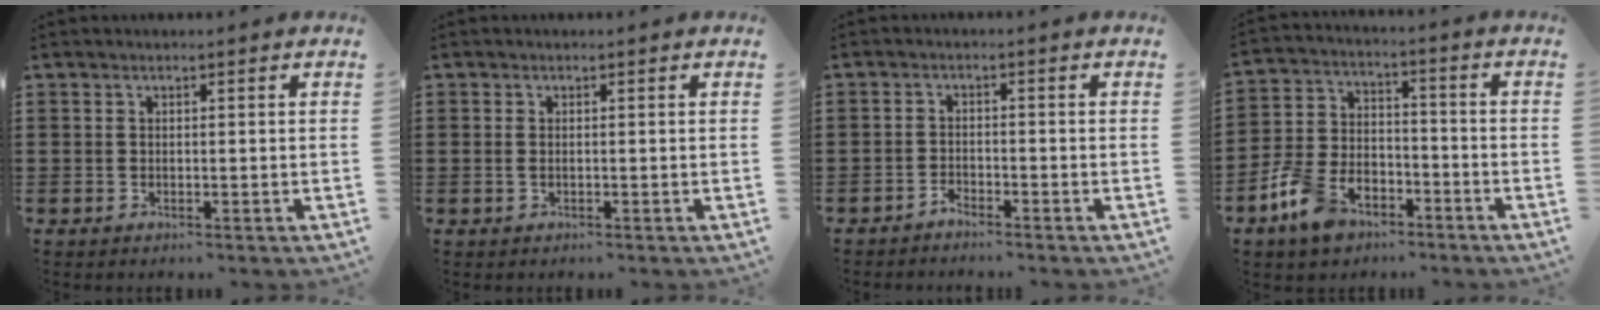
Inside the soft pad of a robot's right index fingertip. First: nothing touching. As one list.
[{"total": 0.8, "force": [0.0, 0.4, 0.8], "torque": [-0.016, 0.002, -0.002]}, {"total": 1.6, "force": [-1.5, 0.1, 0.1], "torque": [-0.007, 0.005, -0.032]}, {"total": 8.3, "force": [-5.8, 4.6, 3.9], "torque": [-0.109, 0.013, -0.115]}]